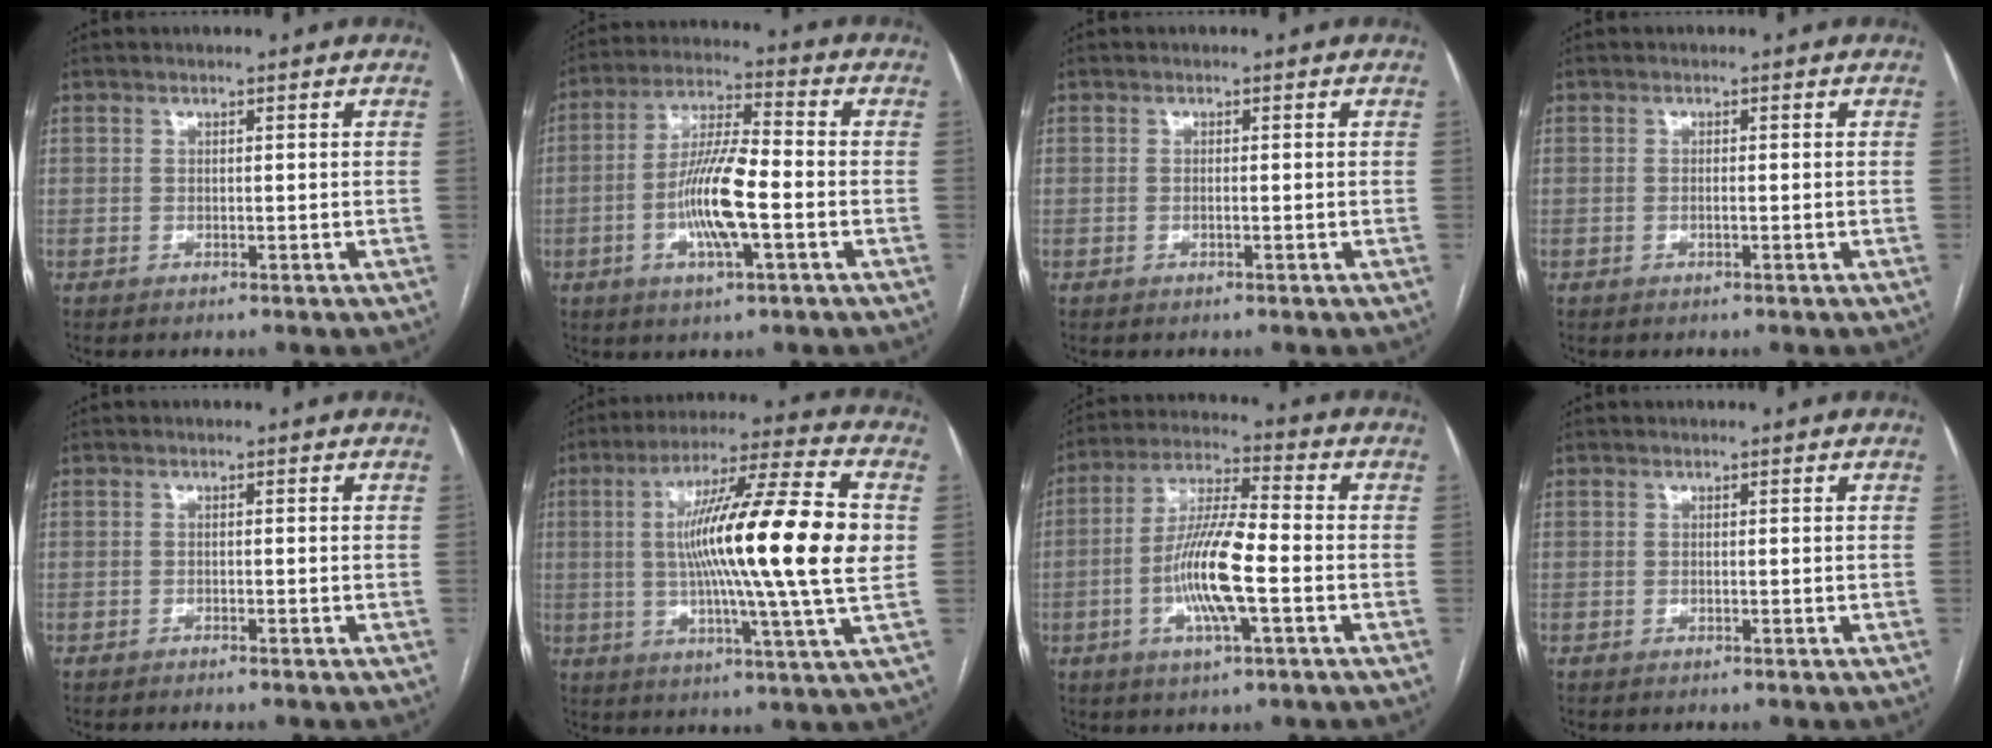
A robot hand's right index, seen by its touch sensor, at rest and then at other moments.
{"total": 11.4, "force": [-2.9, 1.8, 10.8], "torque": [-0.213, 0.002, -0.055]}
{"total": 0.6, "force": [-0.1, 0.1, 0.5], "torque": [-0.011, 0.000, -0.001]}
{"total": 0.7, "force": [-0.2, 0.1, 0.7], "torque": [-0.014, 0.001, -0.002]}
{"total": 1.4, "force": [-1.2, 0.0, 0.7], "torque": [-0.012, 0.000, -0.014]}
{"total": 21.1, "force": [1.3, -0.2, 21.1], "torque": [-0.347, 0.003, 0.004]}
{"total": 11.4, "force": [-2.9, 1.5, 10.9], "torque": [-0.214, 0.001, -0.057]}
{"total": 0.0}